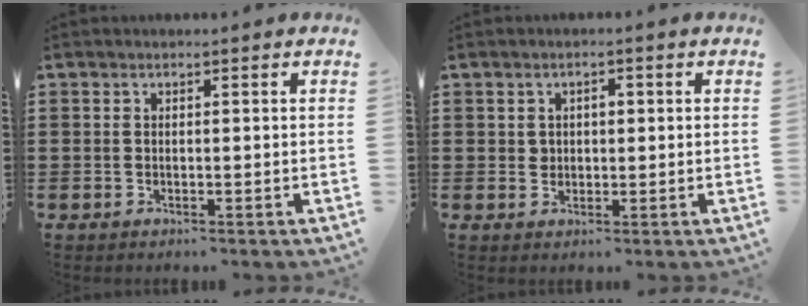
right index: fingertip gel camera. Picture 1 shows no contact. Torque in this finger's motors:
{"motor_torque": [0.04, 0.15, 0.01, 0.01]}